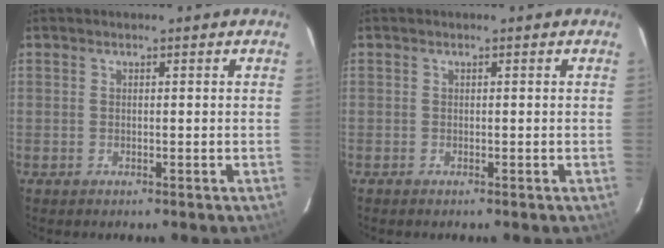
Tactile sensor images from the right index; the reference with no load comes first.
{"total": 0.0}